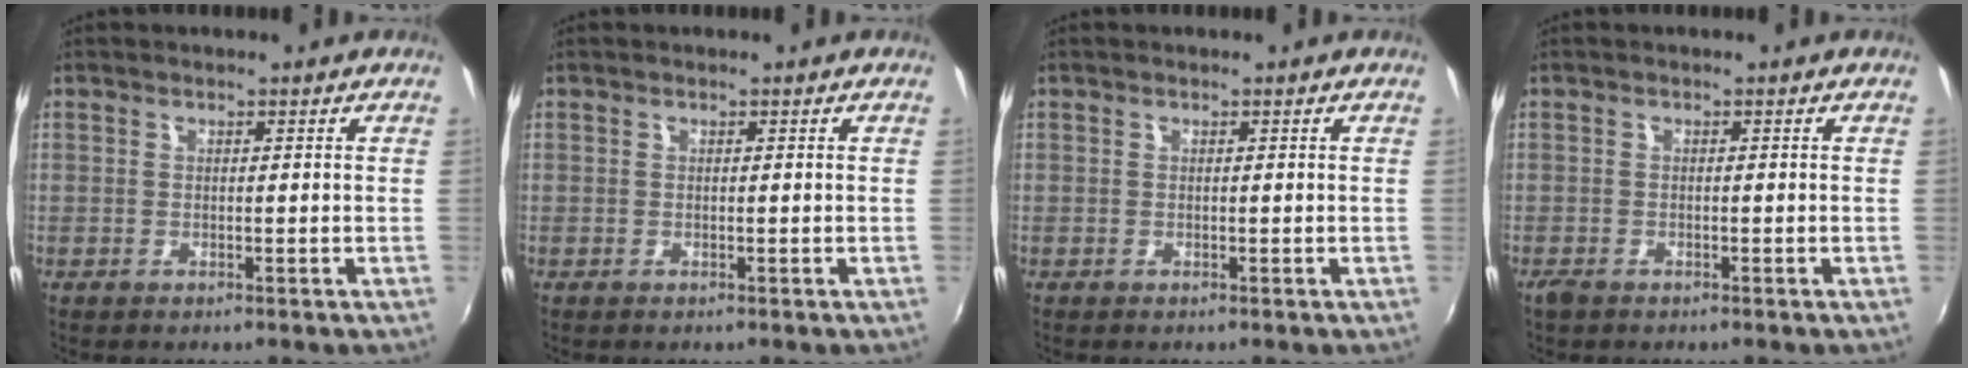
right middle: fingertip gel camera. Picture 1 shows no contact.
{"total": 0.0}
{"total": 0.0}
{"total": 1.5, "force": [-1.1, 0.7, 0.6], "torque": [-0.014, -0.005, -0.023]}